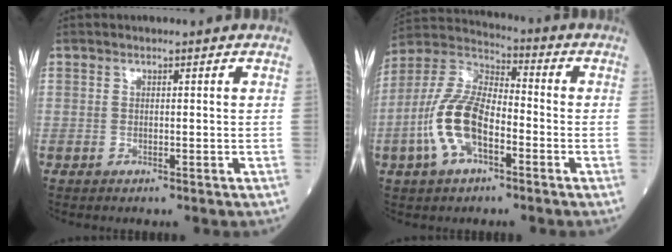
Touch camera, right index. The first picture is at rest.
{"total": 12.5, "force": [-3.9, 5.6, 10.4], "torque": [-0.237, 0.013, -0.081]}